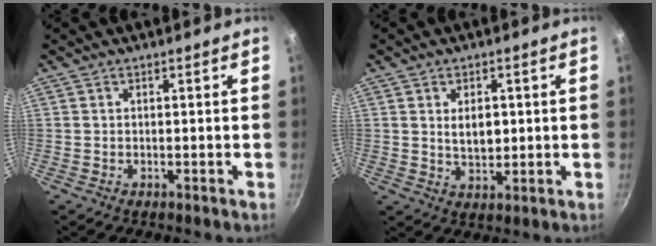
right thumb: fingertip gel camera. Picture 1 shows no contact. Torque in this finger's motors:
{"motor_torque": [-0.52, 0.20, 0.42, -0.02, 0.10]}